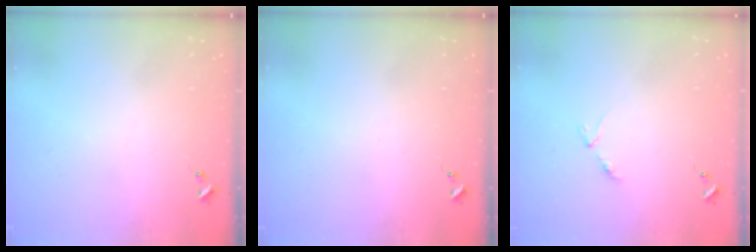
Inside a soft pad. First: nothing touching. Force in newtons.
{"total": 0.0}
{"total": 2.8, "press": 2.8, "slide": 0.5}